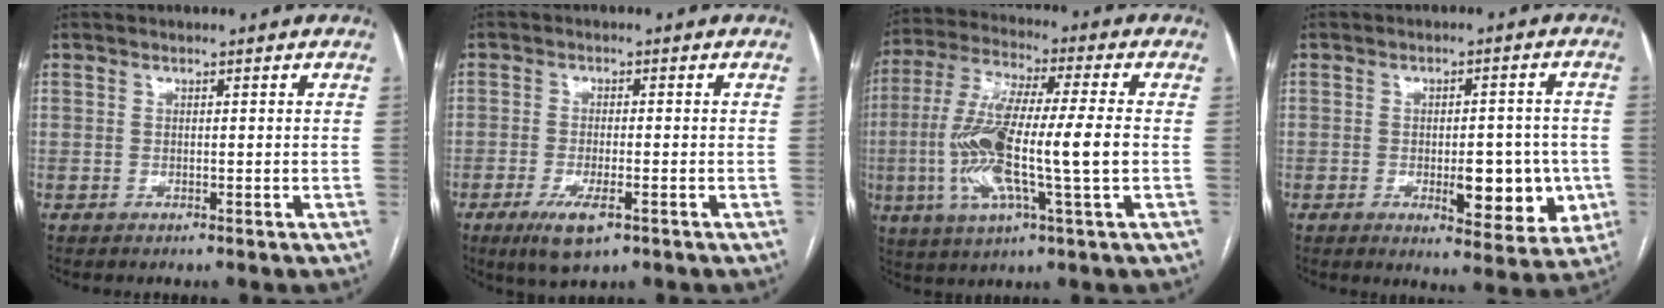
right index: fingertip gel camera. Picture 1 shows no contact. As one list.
[{"total": 5.8, "force": [-3.1, 1.4, 4.7], "torque": [-0.092, -0.012, -0.047]}, {"total": 16.2, "force": [-2.1, 1.3, 16.0], "torque": [-0.323, 0.001, -0.042]}, {"total": 10.0, "force": [-2.4, 3.9, 8.9], "torque": [-0.100, 0.002, -0.021]}]